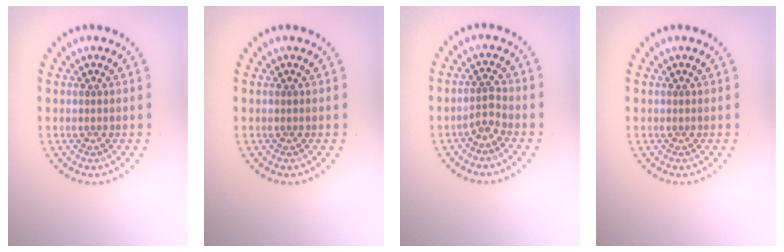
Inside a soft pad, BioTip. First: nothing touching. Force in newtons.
{"total": 0.0}
{"total": 1.7, "press": 1.2, "slide": 1.3}
{"total": 0.0}